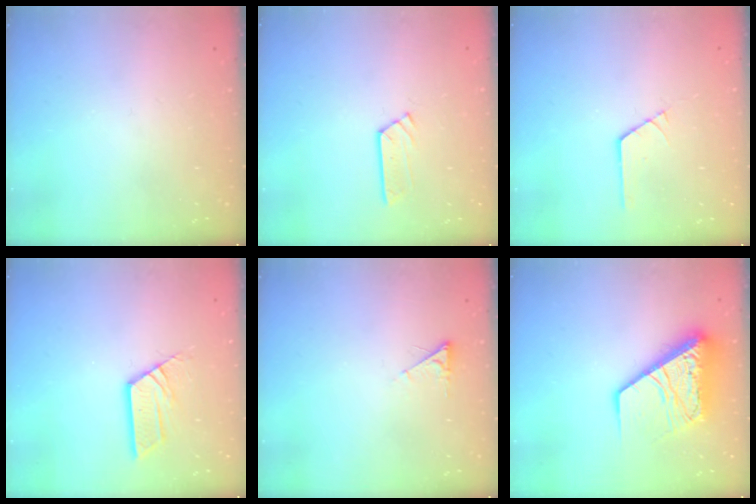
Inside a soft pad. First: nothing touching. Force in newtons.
{"total": 3.3, "press": 3.2, "slide": 0.2}
{"total": 1.1, "press": 1.0, "slide": 0.1}
{"total": 8.0, "press": 8.0, "slide": 0.5}
{"total": 2.6, "press": 2.6, "slide": 0.4}
{"total": 16.9, "press": 16.8, "slide": 2.1}